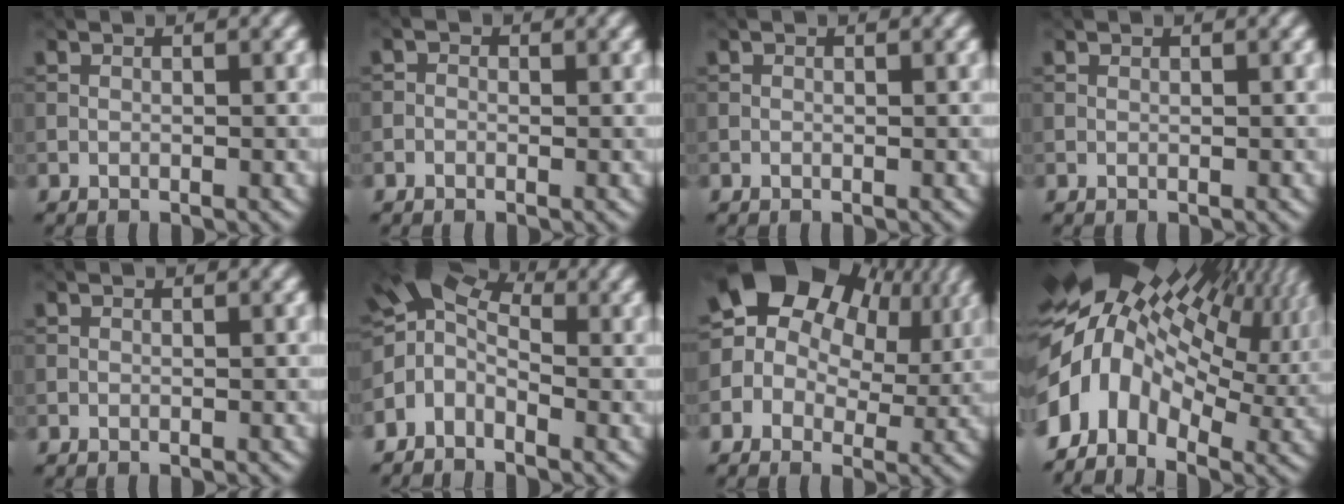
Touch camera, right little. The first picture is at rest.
{"total": 0.7, "force": [-0.2, 0.6, 0.2], "torque": [-0.003, -0.003, -0.009]}
{"total": 0.0}
{"total": 0.0}
{"total": 0.0}
{"total": 4.7, "force": [-1.5, 3.2, 3.1], "torque": [-0.053, 0.013, -0.044]}
{"total": 14.4, "force": [6.4, 10.0, 8.2], "torque": [-0.158, 0.054, 0.084]}
{"total": 14.5, "force": [1.1, 9.6, 10.8], "torque": [-0.237, 0.007, 0.020]}